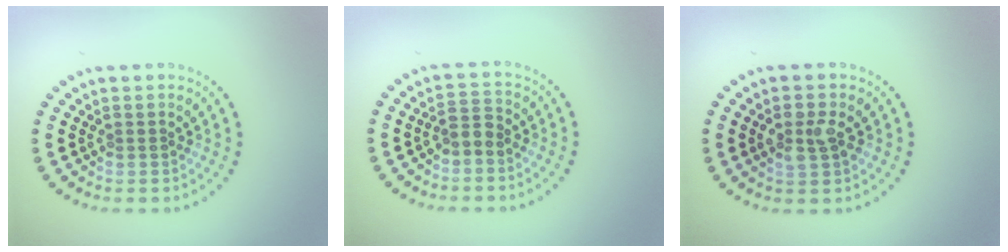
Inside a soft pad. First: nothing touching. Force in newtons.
{"total": 1.5, "press": 1.3, "slide": 0.8}
{"total": 2.3, "press": 2.3, "slide": 0.2}